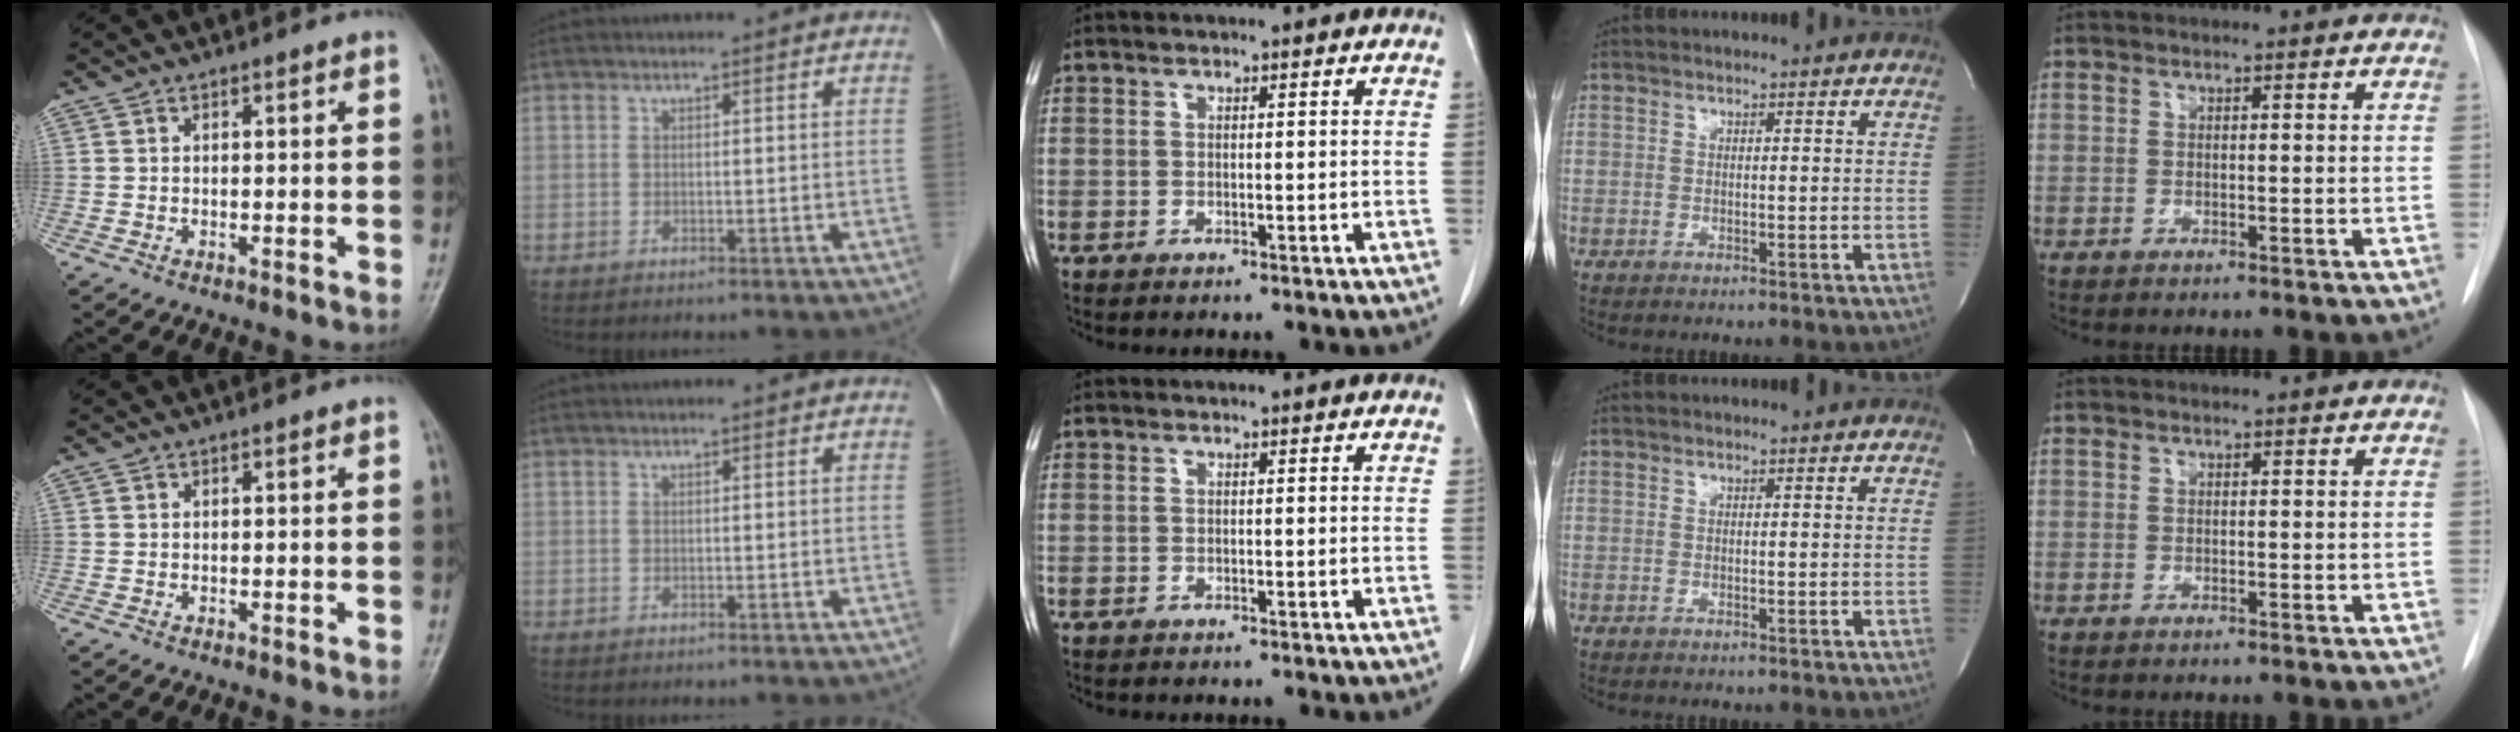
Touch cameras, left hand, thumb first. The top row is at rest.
{}